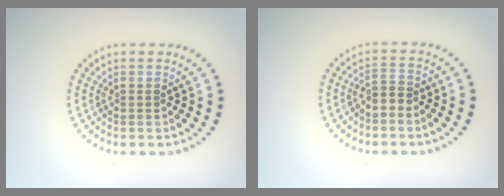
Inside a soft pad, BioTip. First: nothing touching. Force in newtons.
{"total": 1.6, "press": 1.2, "slide": 1.0}